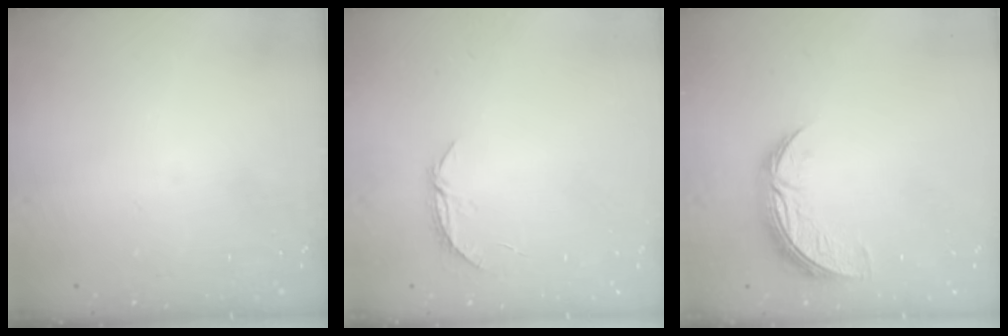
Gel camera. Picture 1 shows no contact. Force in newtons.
{"total": 5.2, "press": 5.2, "slide": 0.4}
{"total": 8.7, "press": 8.7, "slide": 0.4}